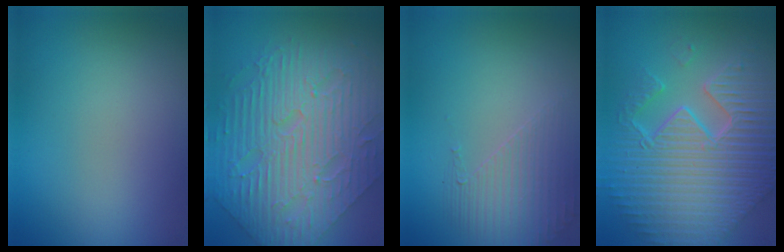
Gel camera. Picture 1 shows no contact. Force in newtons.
{"total": 10.4, "press": 7.1, "slide": 7.6}
{"total": 1.8, "press": 1.2, "slide": 1.3}
{"total": 11.4, "press": 7.4, "slide": 8.7}